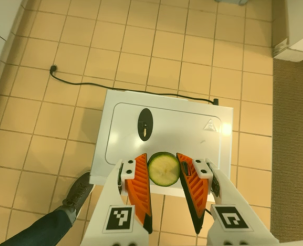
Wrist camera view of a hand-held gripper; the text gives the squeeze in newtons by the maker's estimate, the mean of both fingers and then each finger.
{"total": 7.1, "left": 6.6, "right": 7.6}